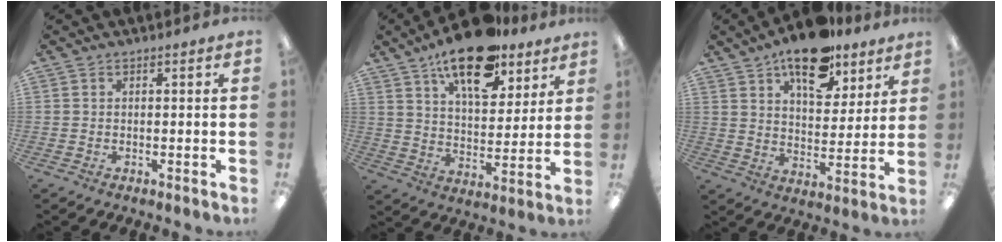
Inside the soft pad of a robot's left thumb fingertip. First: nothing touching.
{"total": 19.0, "force": [13.2, 8.3, 10.9], "torque": [-0.167, -0.070, 0.221]}
{"total": 16.5, "force": [11.5, 7.8, 8.9], "torque": [-0.125, -0.060, 0.196]}